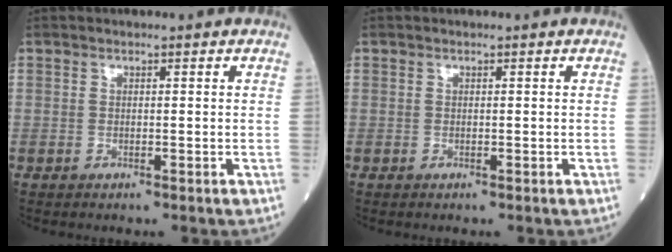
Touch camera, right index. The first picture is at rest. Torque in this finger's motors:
{"motor_torque": [0.00, 0.00, 0.00, 0.00]}